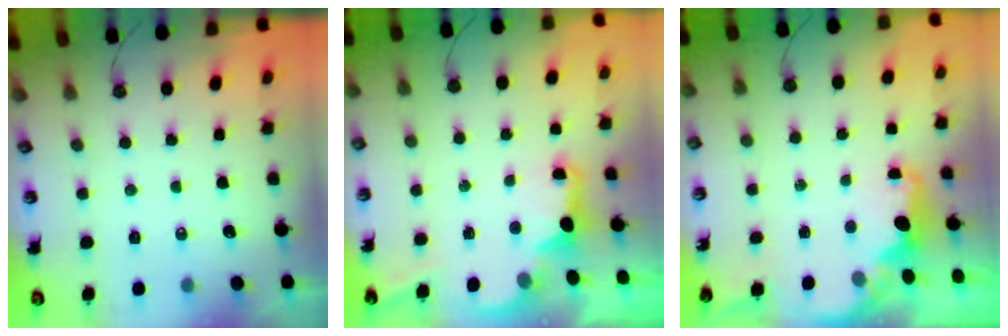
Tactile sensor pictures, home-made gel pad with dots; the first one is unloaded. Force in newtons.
{"total": 2.8, "press": 2.7, "slide": 0.9}
{"total": 2.0, "press": 1.9, "slide": 0.8}